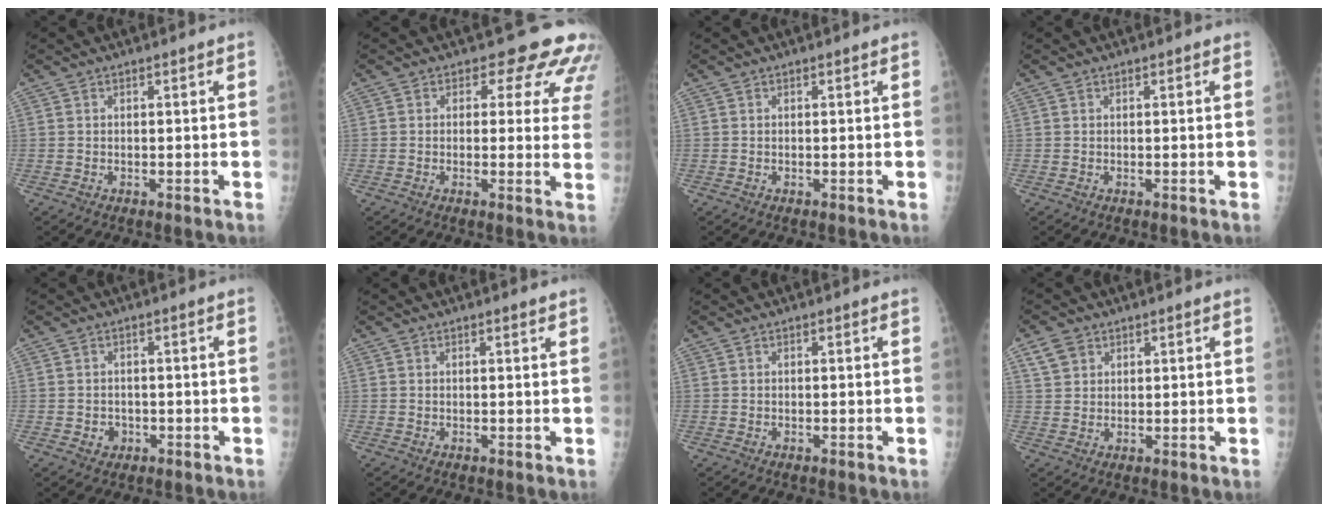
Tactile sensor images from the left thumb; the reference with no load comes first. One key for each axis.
{"total": 10.1, "fx": 7.7, "fy": 5.5, "fz": 3.6, "tx": 0.016, "ty": -0.029, "tz": 0.056}
{"total": 0.0}
{"total": 0.0}
{"total": 2.3, "fx": -0.8, "fy": 2.0, "fz": 0.7, "tx": 0.000, "ty": 0.006, "tz": -0.007}
{"total": 0.5, "fx": 0.5, "fy": 0.0, "fz": 0.3, "tx": -0.004, "ty": -0.003, "tz": 0.006}
{"total": 0.0}
{"total": 3.9, "fx": 2.2, "fy": 2.9, "fz": 1.5, "tx": -0.017, "ty": -0.006, "tz": 0.046}